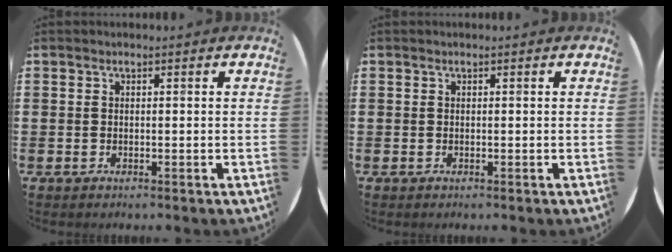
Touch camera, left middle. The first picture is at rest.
{"total": 0.0}